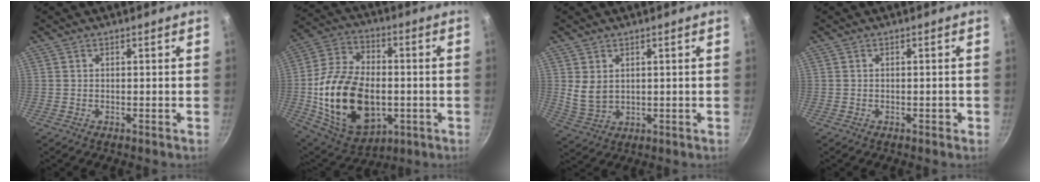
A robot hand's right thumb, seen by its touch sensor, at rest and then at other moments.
{"total": 23.6, "force": [-3.2, 15.2, 17.7], "torque": [-0.315, 0.018, -0.041]}
{"total": 4.8, "force": [1.5, 3.4, 3.0], "torque": [-0.052, -0.016, 0.040]}
{"total": 0.9, "force": [-0.4, 0.5, 0.6], "torque": [-0.002, 0.005, -0.004]}